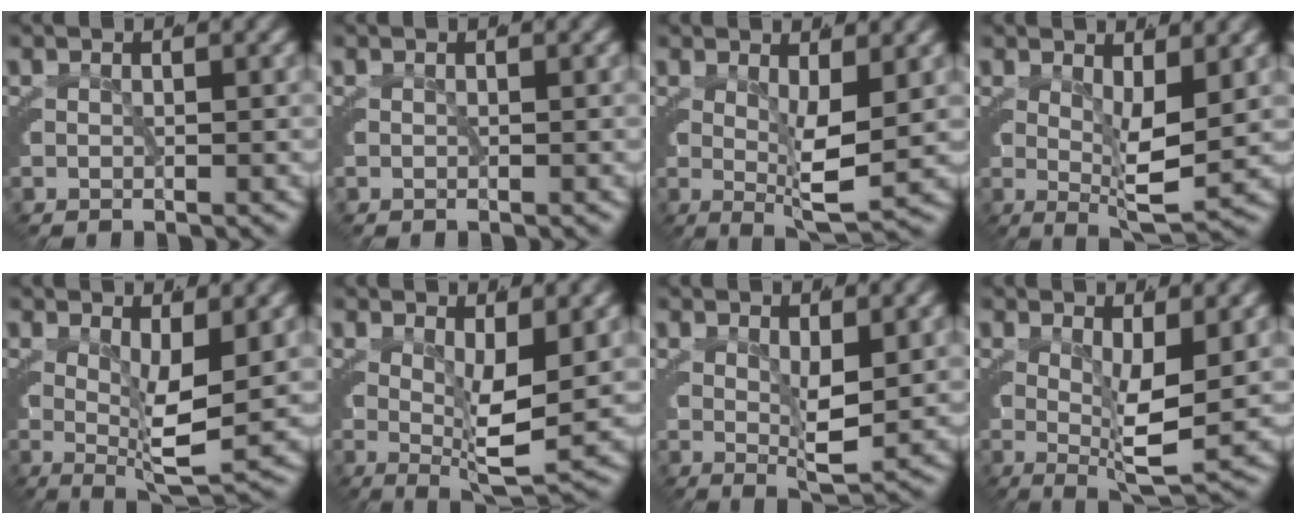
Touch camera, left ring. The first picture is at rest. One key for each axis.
{"total": 0.0}
{"total": 4.2, "fx": 0.7, "fy": 0.5, "fz": 4.1, "tx": -0.050, "ty": -0.017, "tz": 0.019}
{"total": 4.2, "fx": 0.9, "fy": 0.5, "fz": 4.1, "tx": -0.049, "ty": -0.017, "tz": 0.023}
{"total": 4.7, "fx": 0.9, "fy": 0.7, "fz": 4.6, "tx": -0.058, "ty": -0.017, "tz": 0.022}
{"total": 4.7, "fx": 0.8, "fy": 0.7, "fz": 4.6, "tx": -0.057, "ty": -0.018, "tz": 0.021}
{"total": 2.9, "fx": 1.1, "fy": 0.2, "fz": 2.7, "tx": -0.032, "ty": -0.014, "tz": 0.025}
{"total": 4.7, "fx": 0.7, "fy": 0.7, "fz": 4.6, "tx": -0.058, "ty": -0.018, "tz": 0.019}